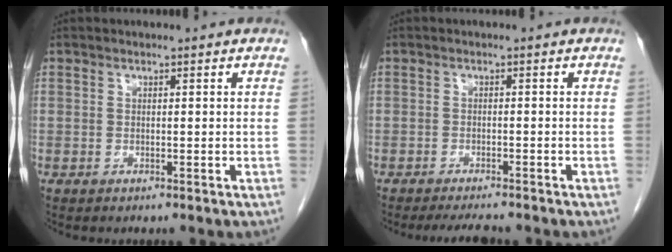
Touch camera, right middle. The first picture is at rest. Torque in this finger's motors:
{"motor_torque": [0.03, -0.01, 0.01, 0.01]}